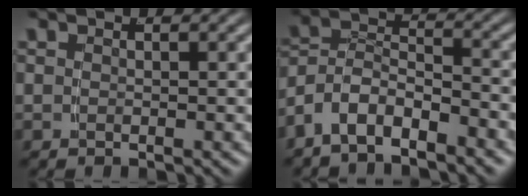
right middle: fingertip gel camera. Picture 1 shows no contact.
{"total": 7.3, "force": [-3.5, 5.8, 2.7], "torque": [-0.071, -0.019, -0.070]}